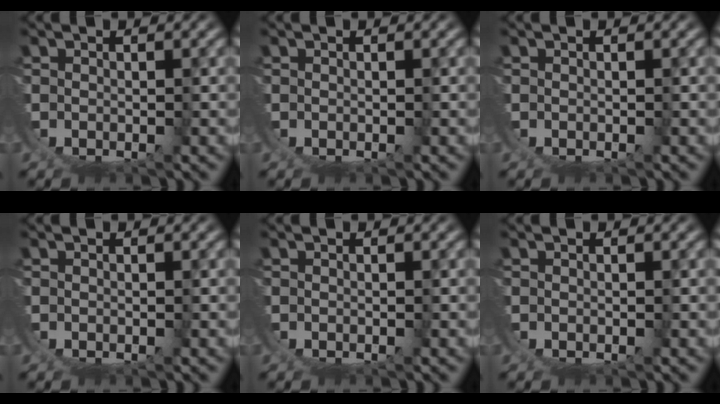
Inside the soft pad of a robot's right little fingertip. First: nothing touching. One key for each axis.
{"total": 0.0}
{"total": 0.0}
{"total": 0.0}
{"total": 0.0}
{"total": 0.0}